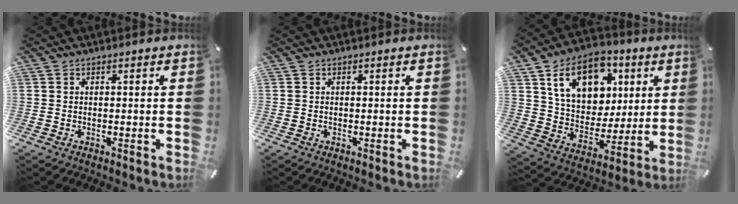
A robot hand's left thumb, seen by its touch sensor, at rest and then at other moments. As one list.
[{"total": 0.0}, {"total": 16.9, "force": [7.6, 12.5, 8.6], "torque": [-0.142, -0.019, 0.144]}]